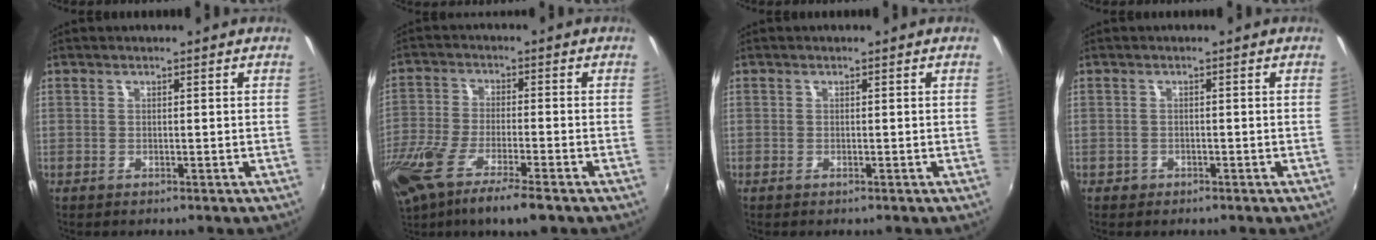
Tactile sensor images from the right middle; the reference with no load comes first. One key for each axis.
{"total": 14.4, "fx": -9.6, "fy": 2.8, "fz": 10.4, "tx": -0.225, "ty": -0.057, "tz": -0.180}
{"total": 0.0}
{"total": 1.4, "fx": -0.9, "fy": 1.1, "fz": 0.3, "tx": -0.011, "ty": -0.001, "tz": -0.012}